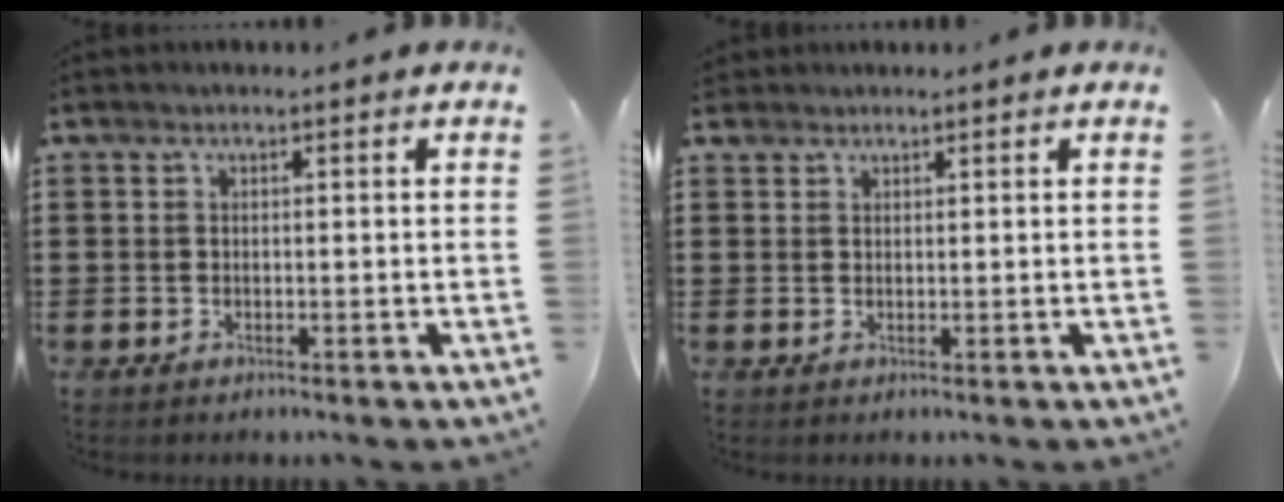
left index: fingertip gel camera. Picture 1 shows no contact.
{"total": 1.2, "force": [1.1, 0.6, 0.1], "torque": [-0.006, 0.002, 0.021]}